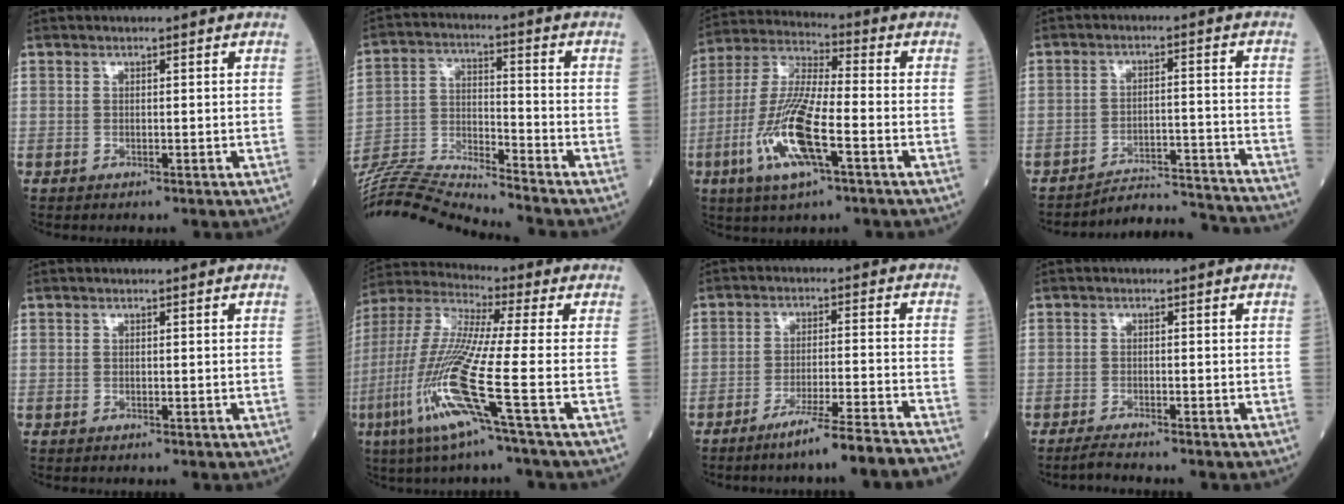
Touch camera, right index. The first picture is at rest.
{"total": 14.6, "force": [-14.1, -1.8, 3.1], "torque": [-0.059, 0.013, -0.260]}
{"total": 14.1, "force": [-5.0, 2.4, 12.9], "torque": [-0.274, -0.011, -0.095]}
{"total": 13.4, "force": [-13.3, -0.9, 0.7], "torque": [0.007, 0.016, -0.185]}
{"total": 0.0}
{"total": 15.3, "force": [-5.9, -1.2, 14.1], "torque": [-0.307, -0.025, -0.125]}
{"total": 11.3, "force": [-9.6, -1.9, 5.6], "torque": [-0.056, -0.015, -0.149]}
{"total": 2.6, "force": [-2.4, -0.4, 0.8], "torque": [-0.021, -0.006, -0.043]}